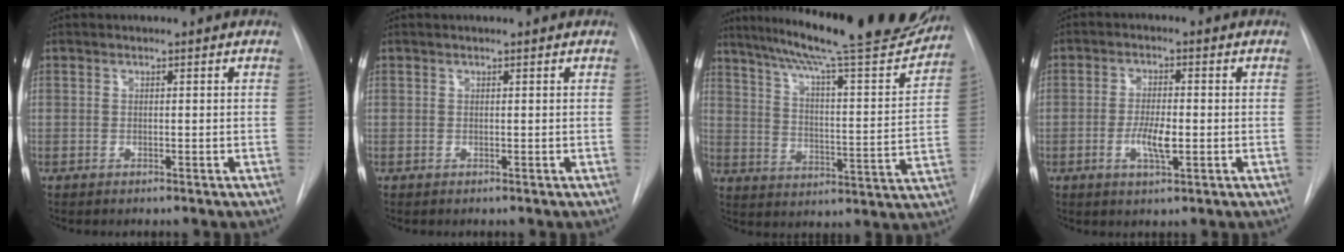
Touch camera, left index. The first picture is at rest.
{"total": 0.8, "force": [0.7, -0.1, 0.3], "torque": [-0.004, 0.006, 0.012]}
{"total": 24.8, "force": [21.7, 1.8, 11.9], "torque": [-0.192, -0.039, 0.296]}
{"total": 4.8, "force": [-1.1, 1.1, 4.5], "torque": [-0.087, -0.004, -0.018]}